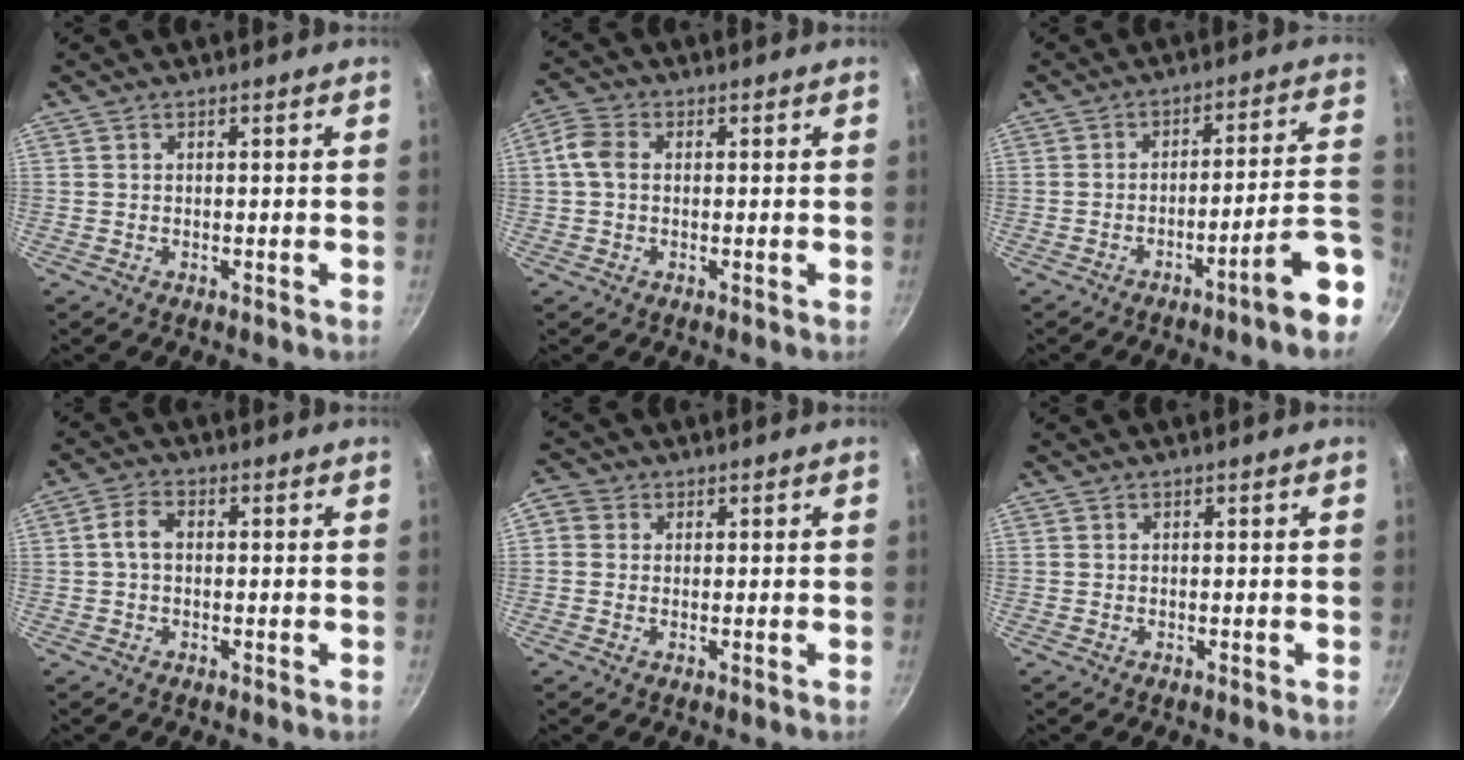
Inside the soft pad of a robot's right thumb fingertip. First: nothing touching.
{"total": 4.6, "force": [0.3, 3.4, 3.2], "torque": [-0.069, 0.012, -0.004]}
{"total": 11.1, "force": [-5.5, 0.9, 9.6], "torque": [-0.116, 0.049, -0.076]}
{"total": 3.7, "force": [0.1, 2.5, 2.7], "torque": [-0.052, 0.012, -0.005]}
{"total": 2.7, "force": [0.4, 2.5, 0.9], "torque": [-0.004, 0.001, -0.005]}
{"total": 0.0}